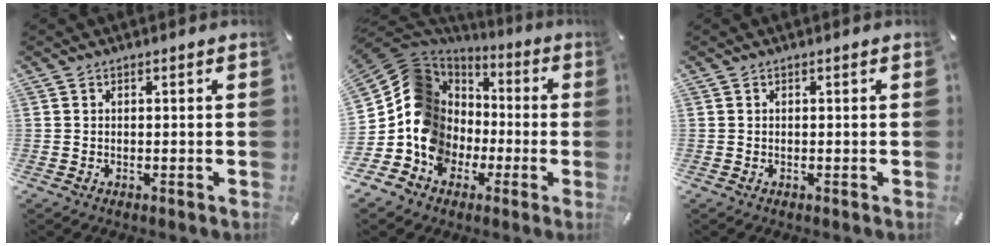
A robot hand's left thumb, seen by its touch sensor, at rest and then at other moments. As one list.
[{"total": 15.3, "force": [-2.9, 14.0, 5.6], "torque": [-0.146, -0.006, -0.041]}, {"total": 0.0}]